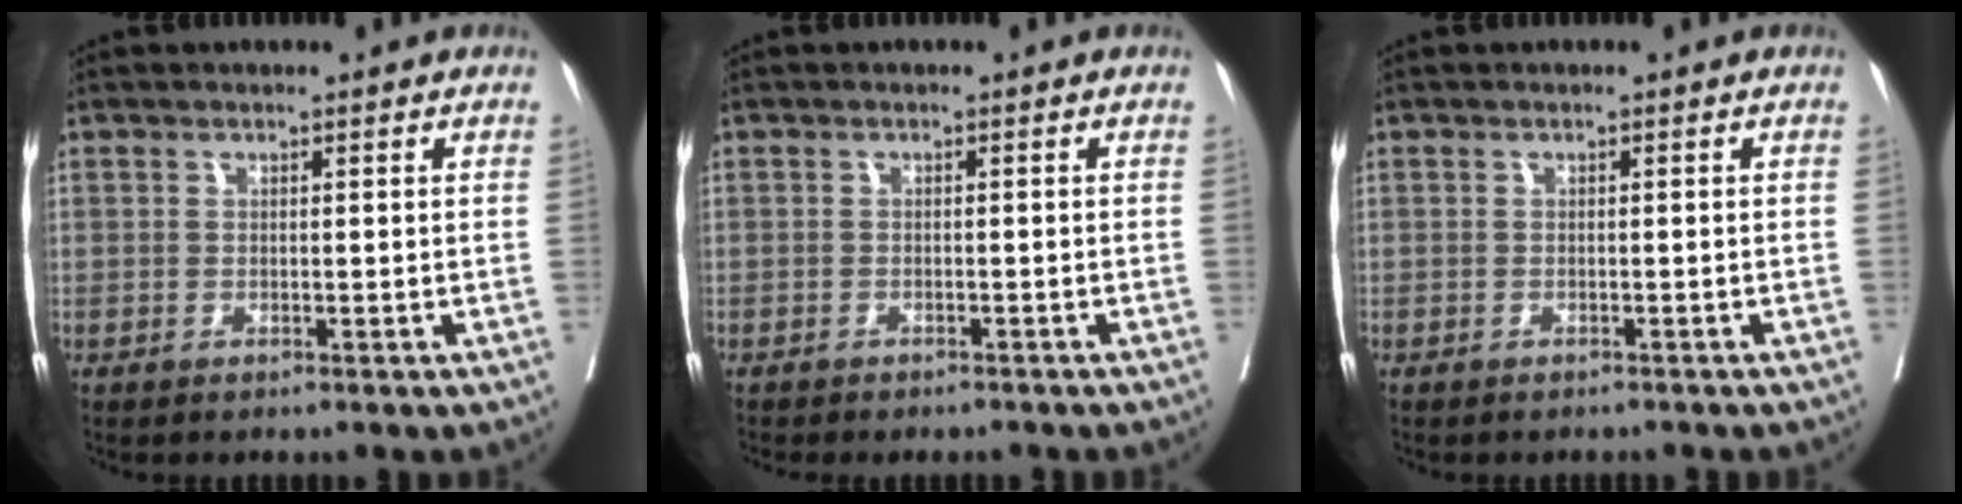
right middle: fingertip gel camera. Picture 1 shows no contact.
{"total": 3.8, "force": [-3.4, 1.3, 1.1], "torque": [-0.016, -0.006, -0.042]}
{"total": 2.0, "force": [-1.9, 0.5, 0.4], "torque": [-0.015, -0.005, -0.025]}